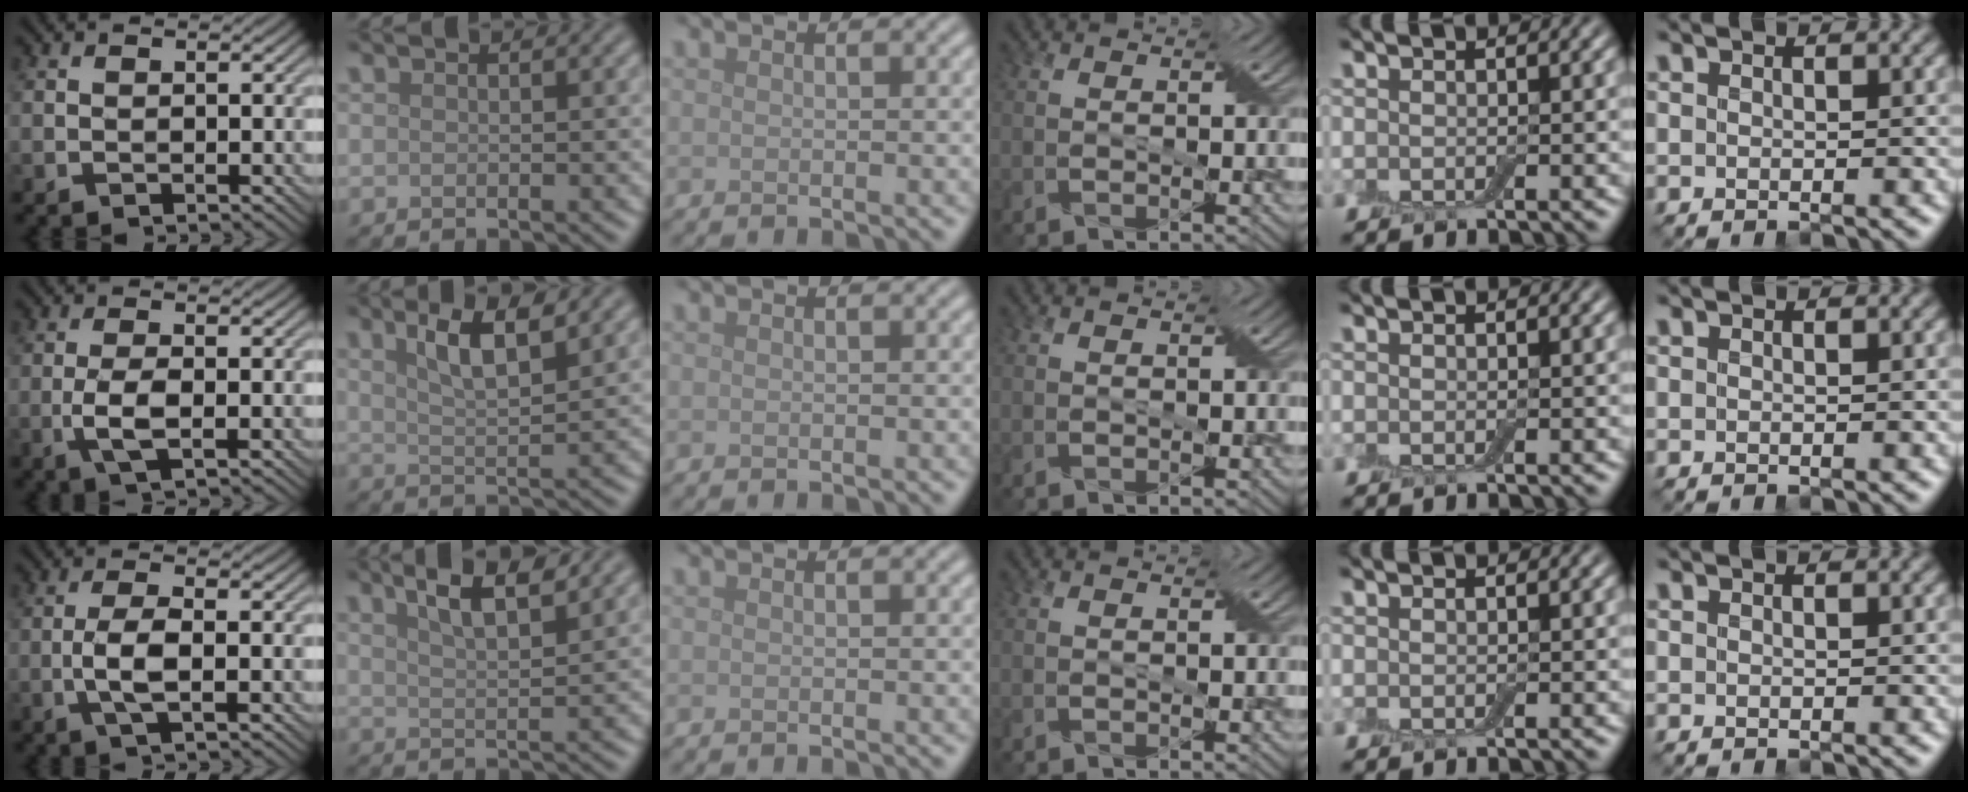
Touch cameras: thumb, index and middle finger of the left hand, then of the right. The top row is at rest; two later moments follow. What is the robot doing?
{"motion": "shake", "object": "box of matches"}